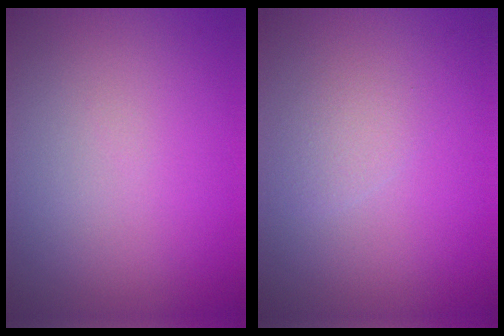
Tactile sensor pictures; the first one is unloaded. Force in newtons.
{"total": 1.1, "press": 1.1, "slide": 0.1}